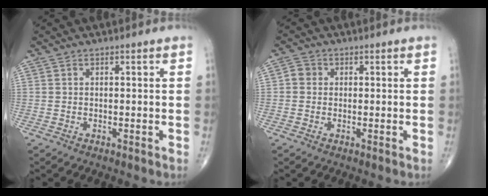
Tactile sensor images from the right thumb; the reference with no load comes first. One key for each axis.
{"total": 2.3, "fx": 0.1, "fy": 2.1, "fz": 0.9, "tx": -0.005, "ty": 0.005, "tz": -0.004}